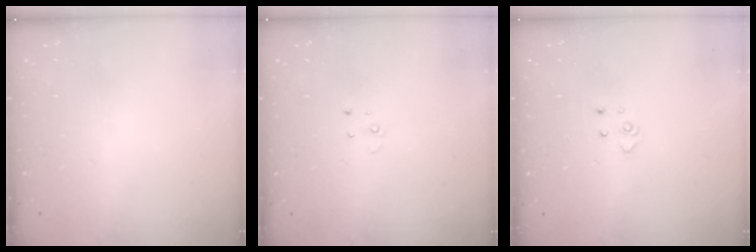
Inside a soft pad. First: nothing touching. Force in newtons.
{"total": 2.3, "press": 2.3, "slide": 0.2}
{"total": 4.0, "press": 4.0, "slide": 0.4}